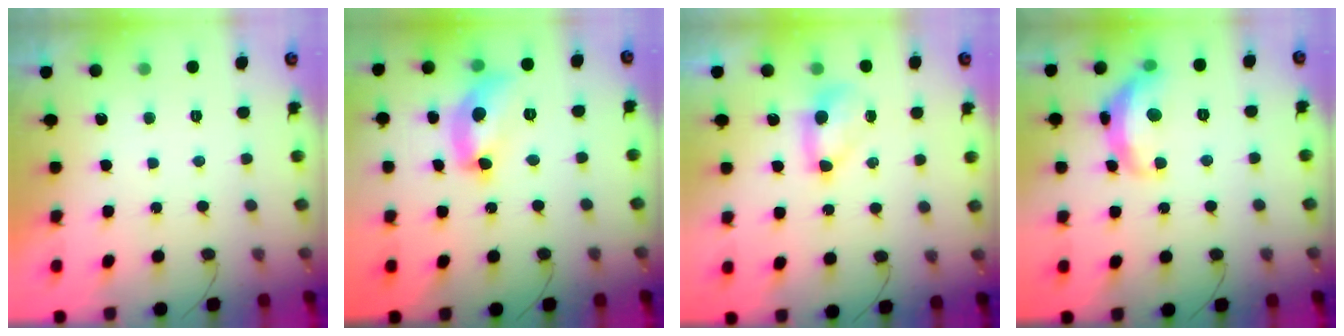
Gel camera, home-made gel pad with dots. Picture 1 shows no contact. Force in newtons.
{"total": 15.7, "press": 15.7, "slide": 0.7}
{"total": 7.0, "press": 6.9, "slide": 1.1}
{"total": 14.0, "press": 14.0, "slide": 0.8}